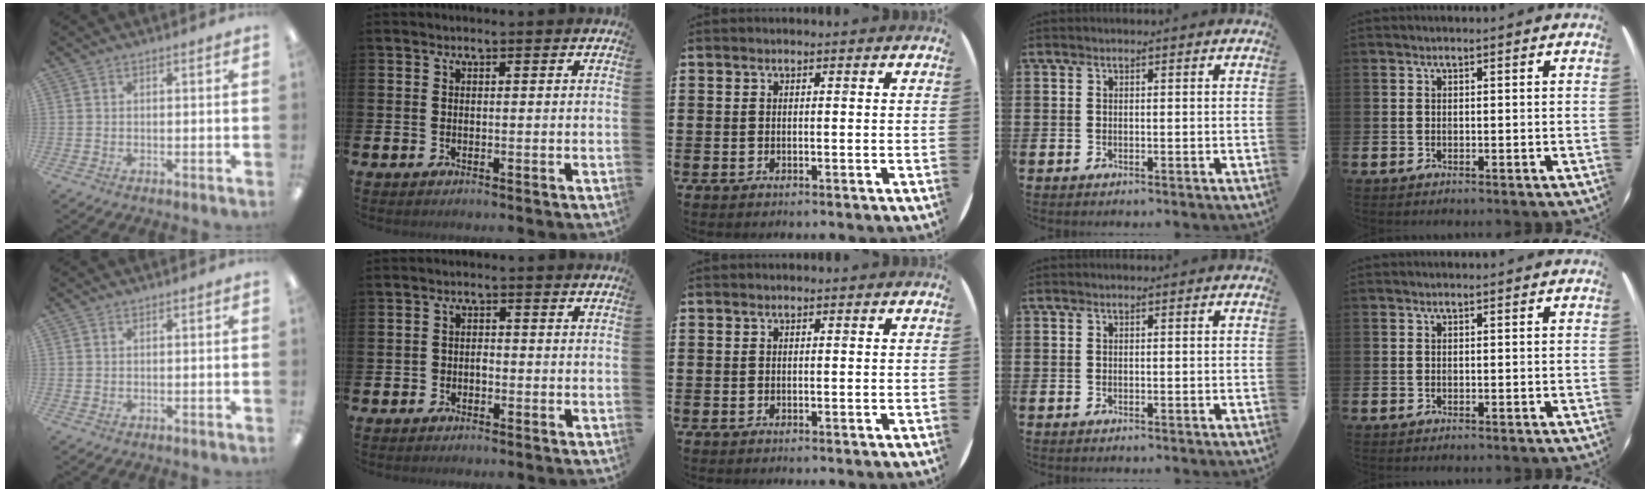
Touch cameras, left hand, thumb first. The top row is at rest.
{"thumb": {"total": 0.6, "force": [0.5, 0.3, 0.2], "torque": [-0.004, 0.002, 0.009]}, "index": {"total": 1.3, "force": [-0.7, 1.0, 0.4], "torque": [-0.002, -0.001, -0.017]}}